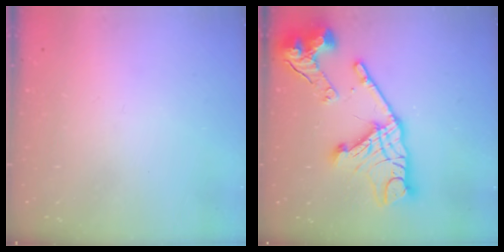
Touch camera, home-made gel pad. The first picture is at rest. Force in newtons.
{"total": 22.9, "press": 22.8, "slide": 2.1}